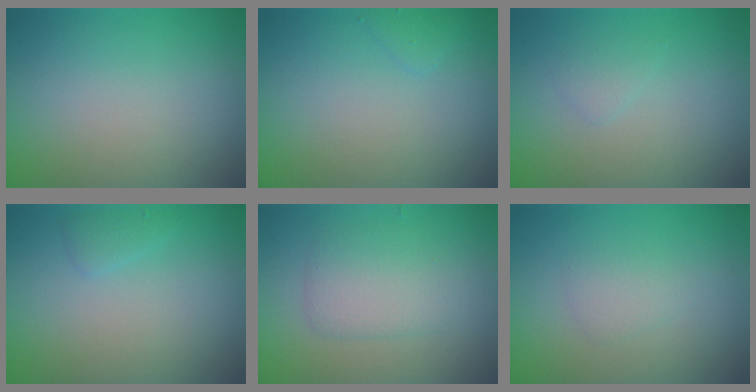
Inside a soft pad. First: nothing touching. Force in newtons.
{"total": 0.8, "press": 0.8, "slide": 0.0}
{"total": 0.8, "press": 0.8, "slide": 0.1}
{"total": 0.9, "press": 0.9, "slide": 0.1}
{"total": 2.9, "press": 2.9, "slide": 0.2}
{"total": 1.2, "press": 1.2, "slide": 0.0}